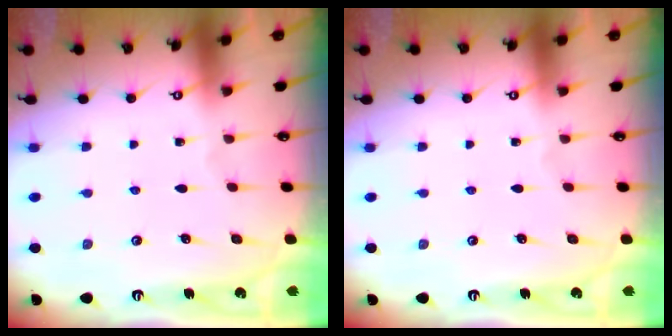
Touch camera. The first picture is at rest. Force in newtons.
{"total": 0.0}